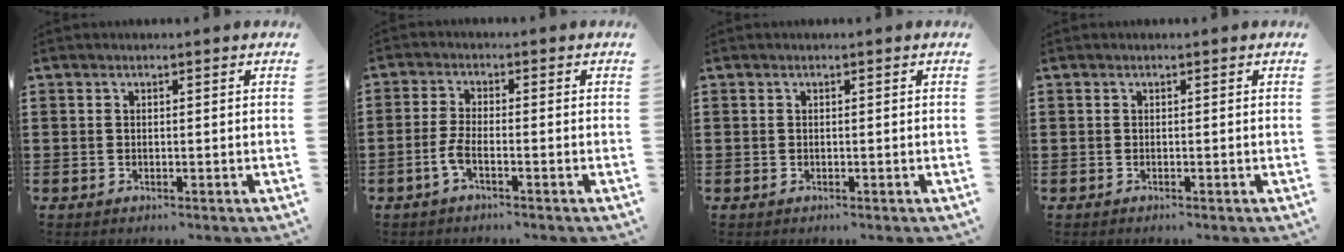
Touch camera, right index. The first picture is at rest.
{"total": 3.2, "force": [-1.6, 0.6, 2.7], "torque": [-0.067, -0.007, -0.036]}
{"total": 0.0}
{"total": 0.0}